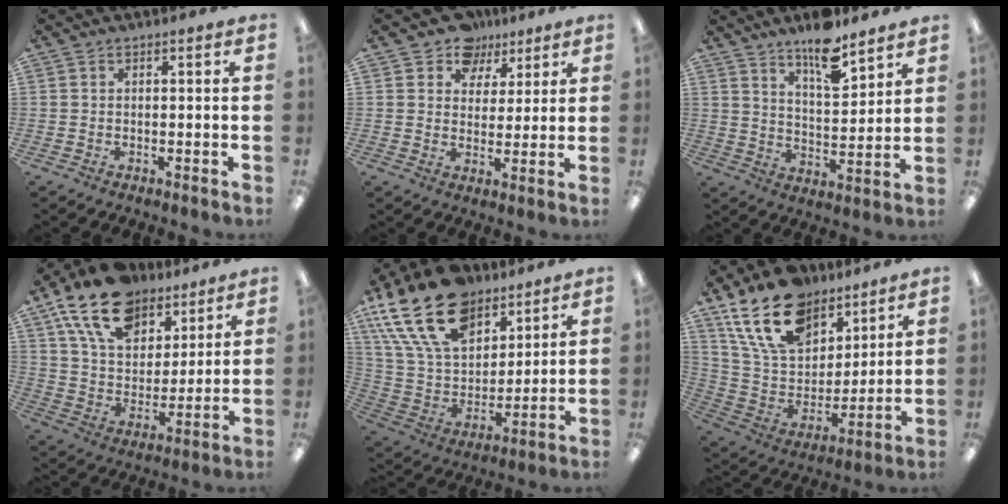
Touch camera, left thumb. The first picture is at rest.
{"total": 8.2, "force": [5.6, 5.9, 1.2], "torque": [-0.021, -0.039, 0.102]}
{"total": 11.5, "force": [9.1, 3.7, 6.1], "torque": [-0.088, -0.060, 0.156]}
{"total": 18.6, "force": [12.5, 10.6, 8.8], "torque": [-0.174, -0.058, 0.232]}
{"total": 23.5, "force": [14.0, 14.0, 12.6], "torque": [-0.262, -0.076, 0.256]}
{"total": 20.4, "force": [13.5, 11.7, 9.9], "torque": [-0.191, -0.063, 0.250]}